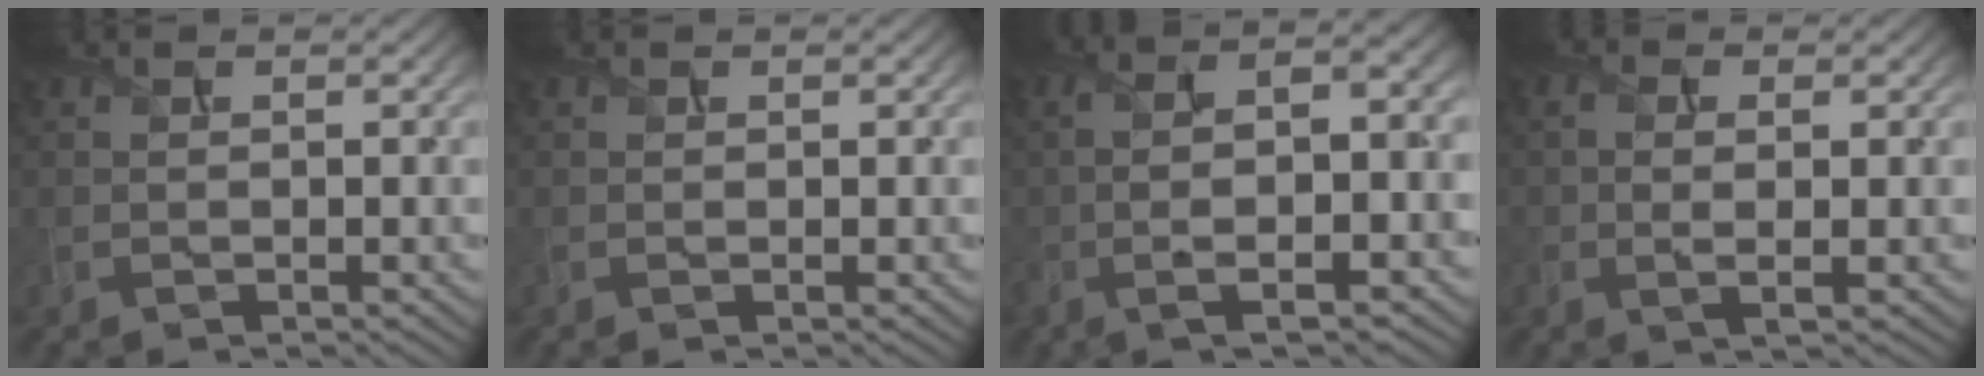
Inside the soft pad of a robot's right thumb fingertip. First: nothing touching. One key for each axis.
{"total": 0.0}
{"total": 9.9, "fx": -1.5, "fy": 3.3, "fz": 9.3, "tx": -0.174, "ty": 0.001, "tz": -0.023}
{"total": 2.6, "fx": -0.1, "fy": 1.3, "fz": 2.3, "tx": -0.052, "ty": -0.006, "tz": 0.002}